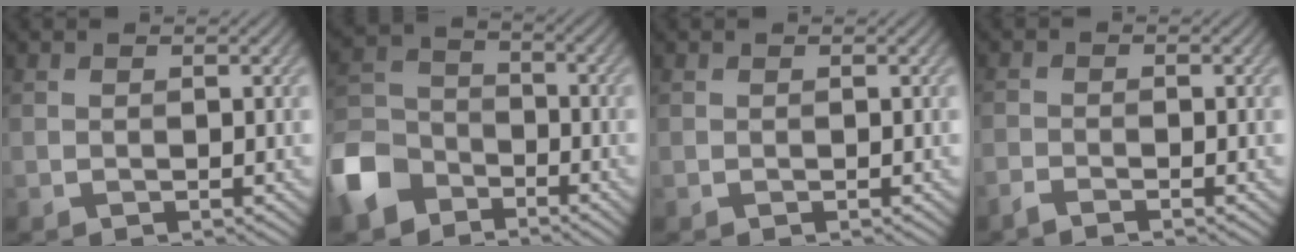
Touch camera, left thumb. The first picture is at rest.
{"total": 9.9, "force": [-6.0, 6.5, 4.5], "torque": [-0.122, -0.008, -0.145]}
{"total": 0.0}
{"total": 1.8, "force": [-1.6, 0.0, 0.8], "torque": [-0.020, -0.004, -0.040]}